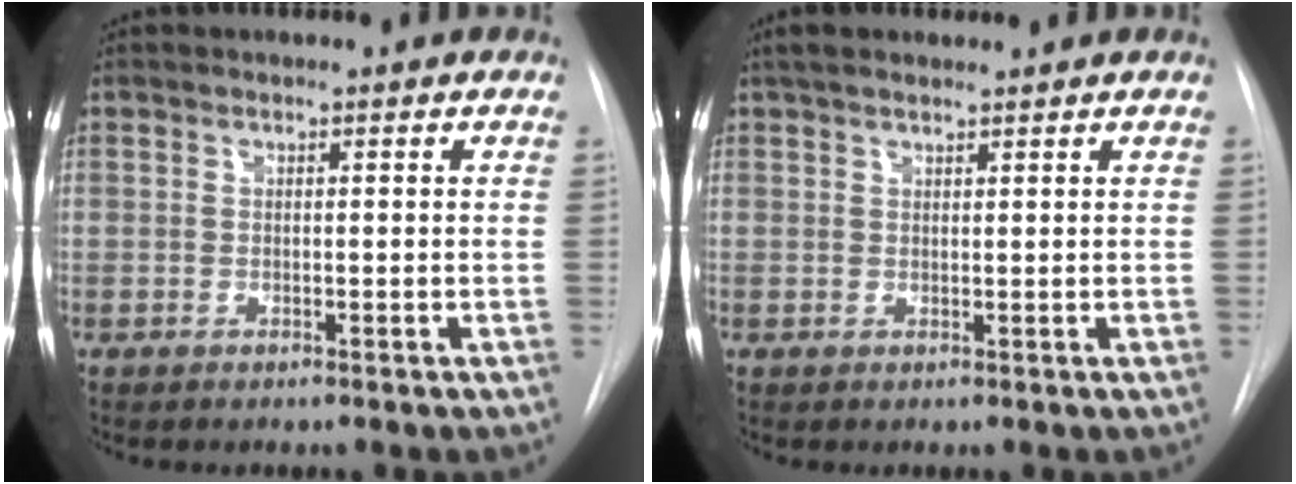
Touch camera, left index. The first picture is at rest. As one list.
[{"total": 3.4, "force": [2.8, 1.1, 1.7], "torque": [-0.025, 0.022, 0.046]}]